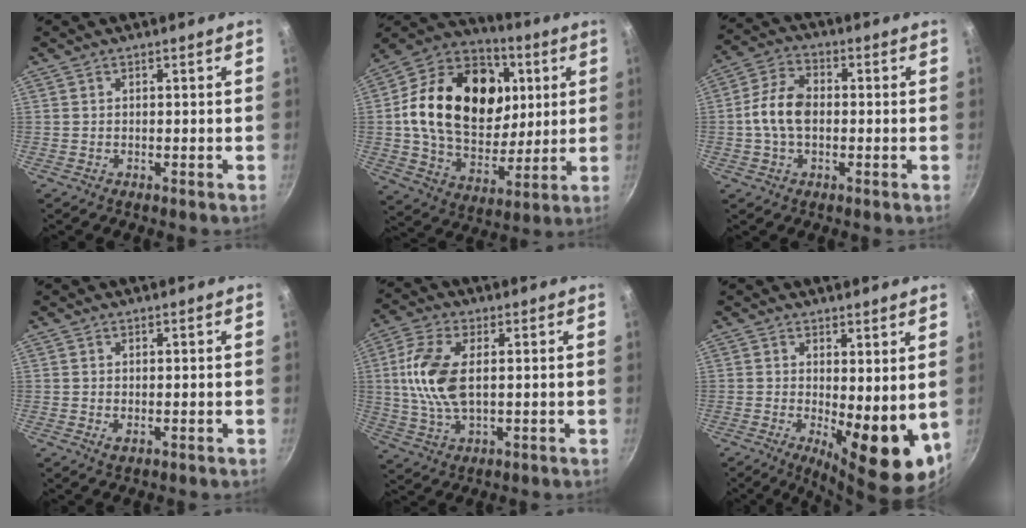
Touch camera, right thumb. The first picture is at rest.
{"total": 27.1, "force": [5.4, 19.1, 18.5], "torque": [-0.295, 0.000, 0.090]}
{"total": 8.8, "force": [-0.5, 5.8, 6.7], "torque": [-0.122, 0.027, -0.019]}
{"total": 1.2, "force": [0.1, 0.7, 0.9], "torque": [-0.015, -0.005, 0.001]}
{"total": 11.3, "force": [1.5, 5.6, 9.7], "torque": [-0.200, 0.004, 0.026]}
{"total": 11.3, "force": [0.2, 4.3, 10.5], "torque": [-0.122, -0.020, 0.014]}